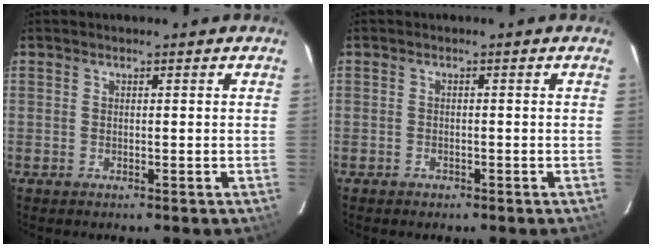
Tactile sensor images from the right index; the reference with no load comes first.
{"total": 1.0, "force": [-0.7, 0.7, 0.1], "torque": [-0.003, 0.004, -0.012]}